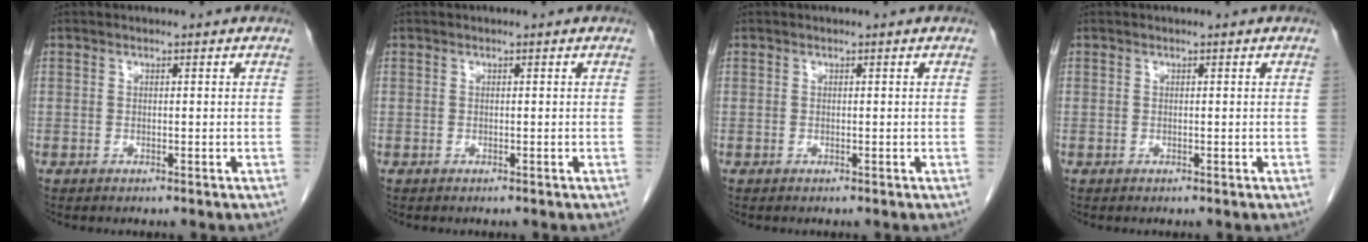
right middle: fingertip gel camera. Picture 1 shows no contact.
{"total": 0.0}
{"total": 0.0}
{"total": 0.0}